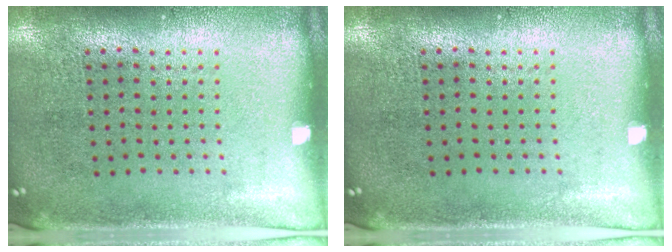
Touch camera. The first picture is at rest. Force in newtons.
{"total": 0.0}